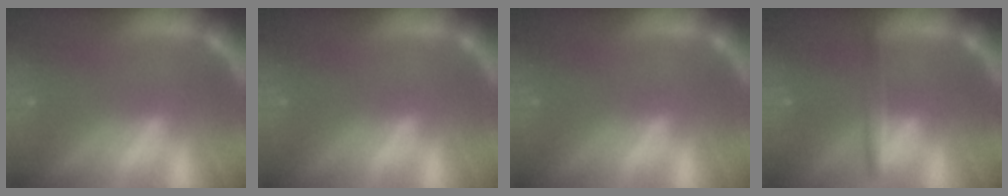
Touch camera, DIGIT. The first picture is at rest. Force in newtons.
{"total": 0.0}
{"total": 0.0}
{"total": 2.5}